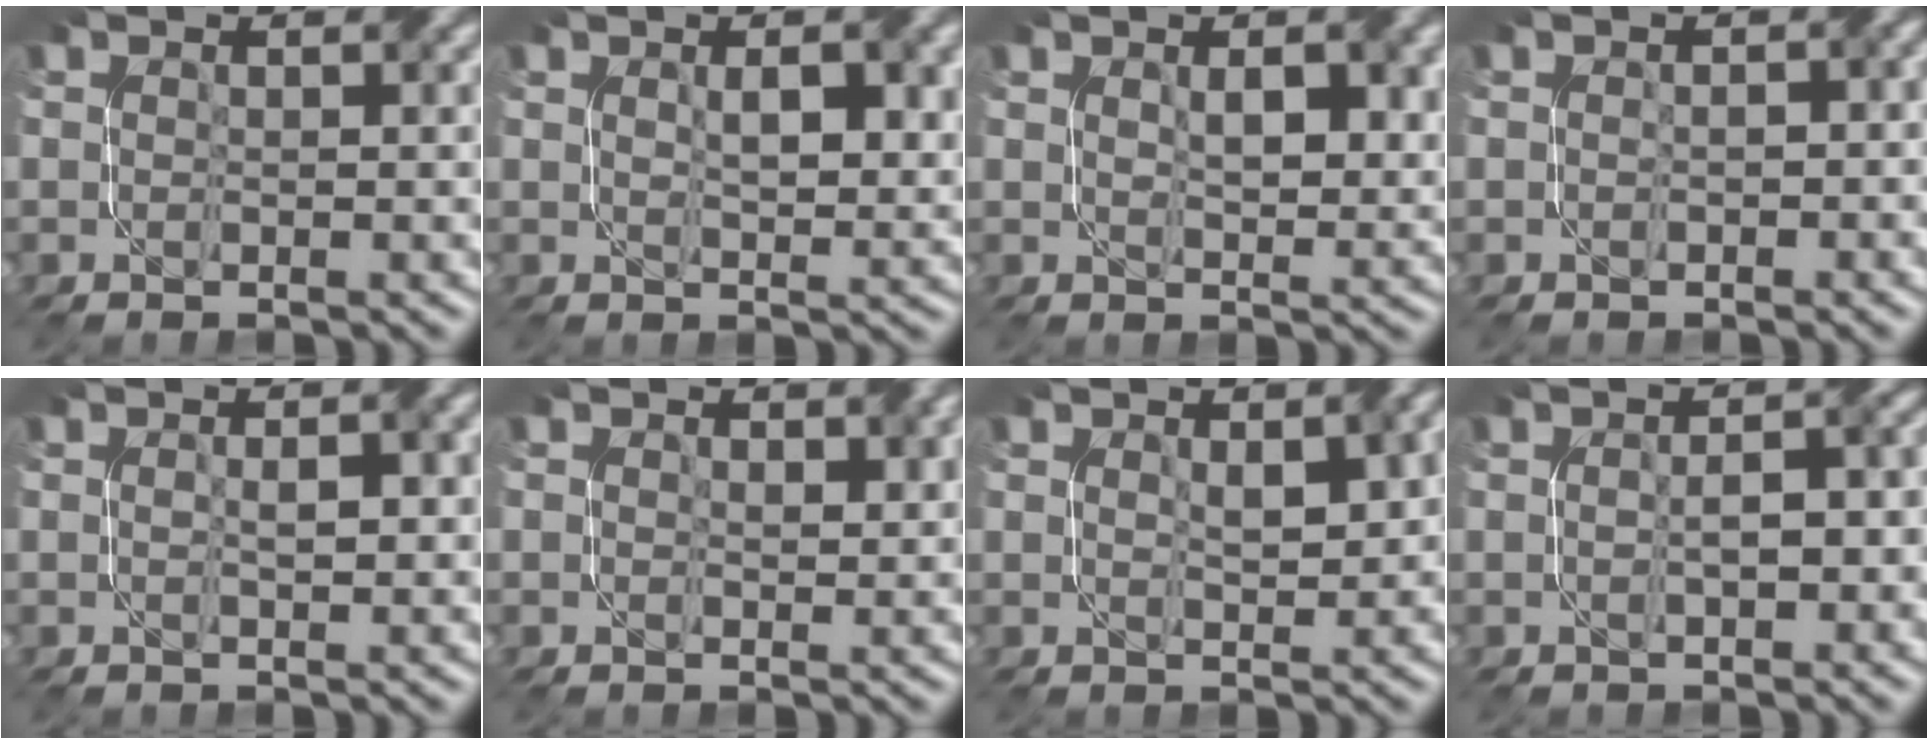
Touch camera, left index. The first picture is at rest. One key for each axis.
{"total": 3.5, "fx": 1.0, "fy": 1.3, "fz": 3.1, "tx": -0.056, "ty": 0.000, "tz": 0.021}
{"total": 3.3, "fx": 1.0, "fy": 1.4, "fz": 2.9, "tx": -0.051, "ty": -0.002, "tz": 0.023}
{"total": 1.3, "fx": -0.2, "fy": 0.5, "fz": 1.2, "tx": -0.020, "ty": 0.000, "tz": -0.002}
{"total": 1.9, "fx": 0.2, "fy": 0.5, "fz": 1.8, "tx": -0.032, "ty": 0.004, "tz": 0.004}
{"total": 1.2, "fx": 0.8, "fy": 0.5, "fz": 0.8, "tx": -0.011, "ty": -0.002, "tz": 0.016}
{"total": 3.0, "fx": 1.0, "fy": 0.9, "fz": 2.7, "tx": -0.045, "ty": 0.004, "tz": 0.020}
{"total": 4.2, "fx": -0.1, "fy": 1.7, "fz": 3.8, "tx": -0.045, "ty": 0.014, "tz": -0.005}